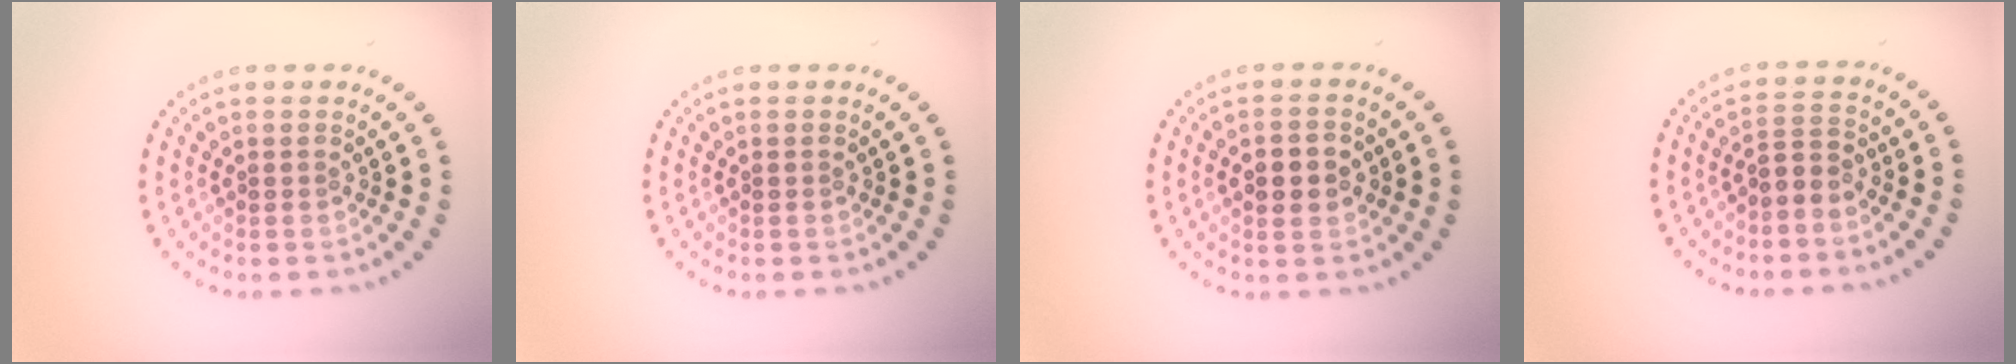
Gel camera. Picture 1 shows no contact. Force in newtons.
{"total": 0.0}
{"total": 3.2, "press": 3.2, "slide": 0.1}
{"total": 2.0, "press": 1.5, "slide": 1.4}